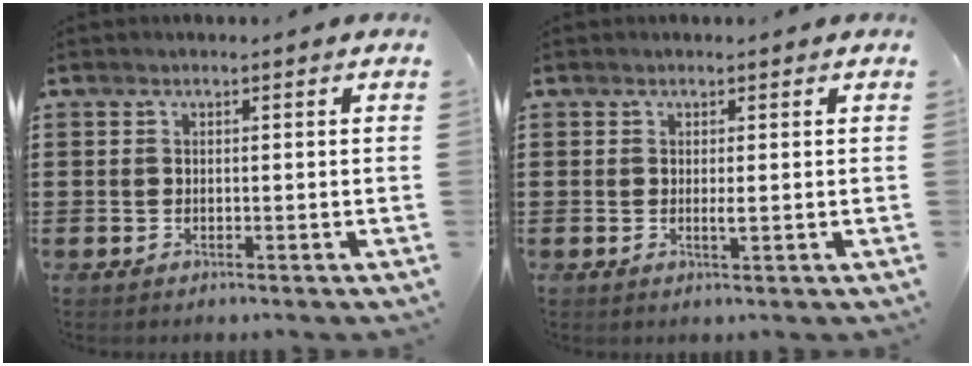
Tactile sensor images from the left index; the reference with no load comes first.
{"total": 1.2, "force": [0.1, 0.1, 1.2], "torque": [-0.023, -0.004, 0.001]}